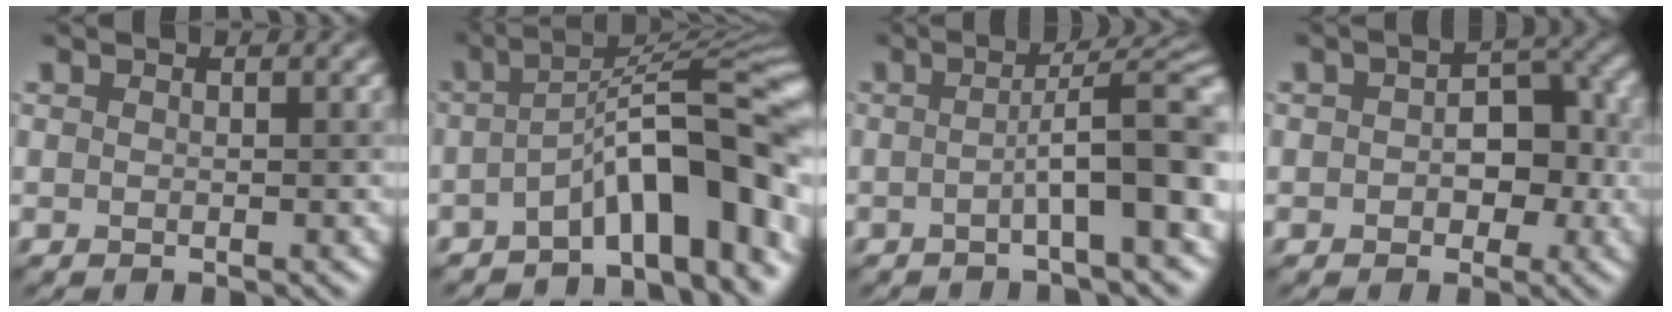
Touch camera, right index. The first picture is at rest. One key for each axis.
{"total": 9.9, "fx": -3.6, "fy": 2.7, "fz": 8.8, "tx": -0.108, "ty": 0.025, "tz": -0.066}
{"total": 6.8, "fx": -1.0, "fy": 1.1, "fz": 6.6, "tx": -0.088, "ty": 0.023, "tz": -0.023}
{"total": 4.6, "fx": 0.0, "fy": 3.1, "fz": 3.5, "tx": -0.035, "ty": 0.008, "tz": -0.003}